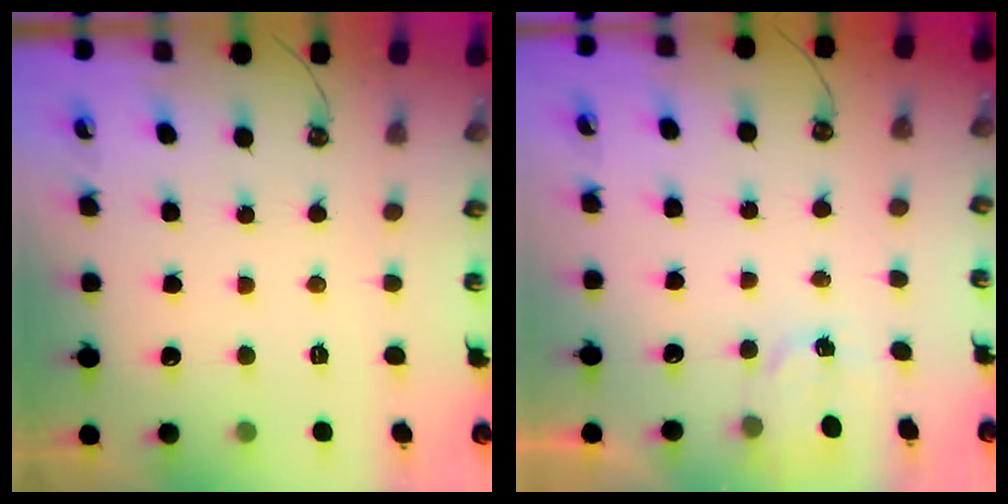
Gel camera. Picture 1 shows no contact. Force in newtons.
{"total": 1.8, "press": 1.7, "slide": 0.3}